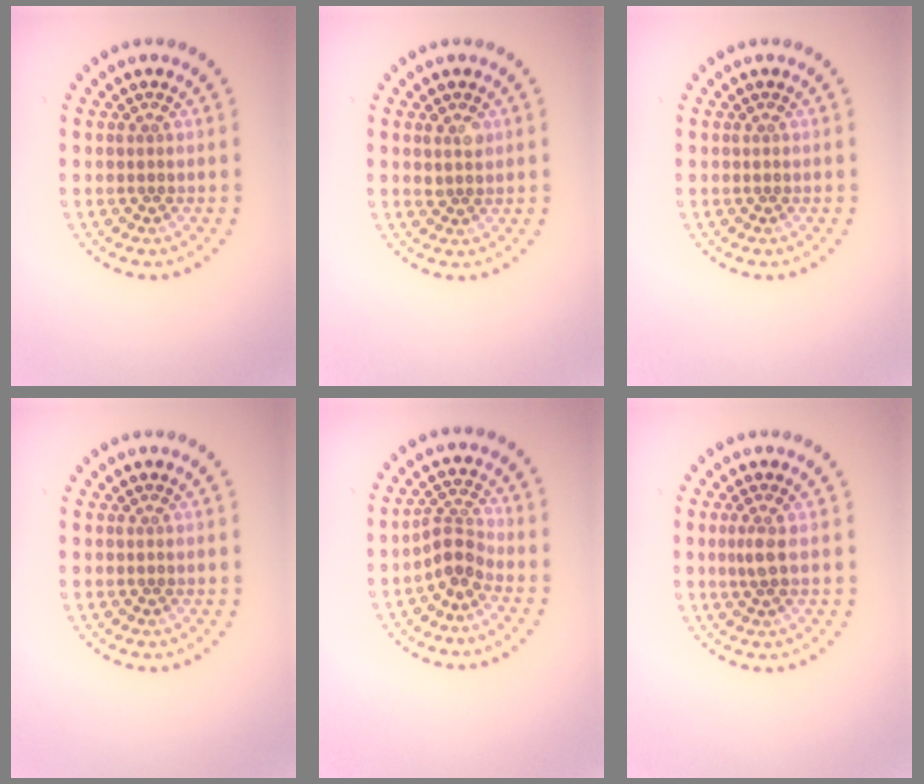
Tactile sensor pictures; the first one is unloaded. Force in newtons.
{"total": 1.5, "press": 1.3, "slide": 0.6}
{"total": 0.0}
{"total": 0.0}
{"total": 2.5, "press": 1.8, "slide": 1.8}
{"total": 1.3, "press": 1.1, "slide": 0.7}